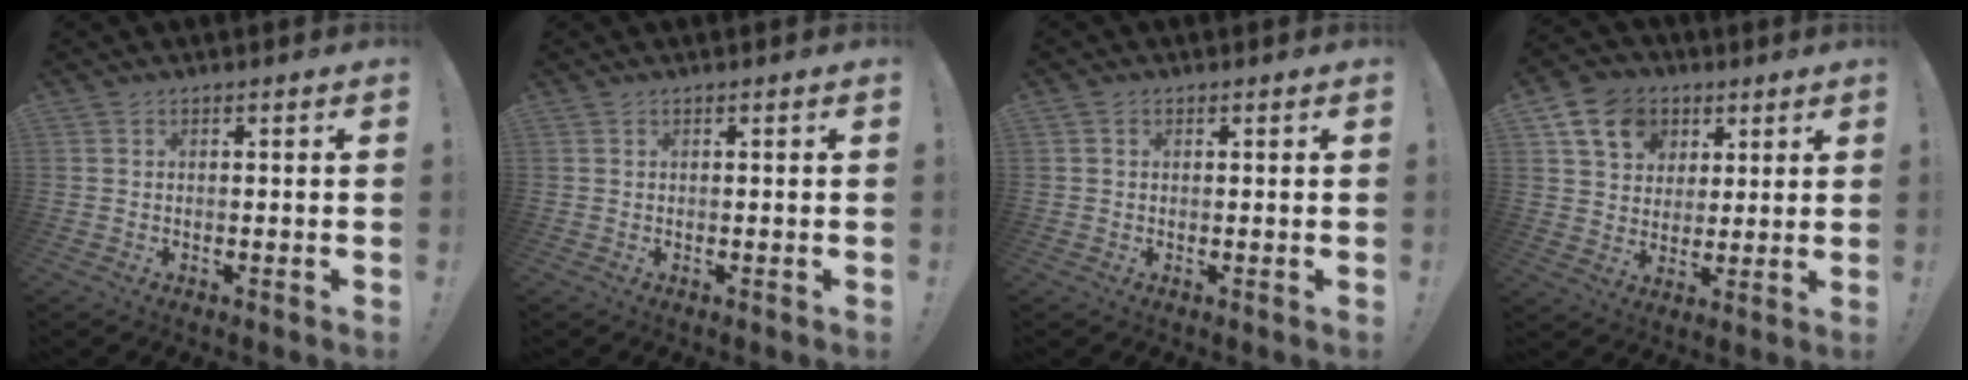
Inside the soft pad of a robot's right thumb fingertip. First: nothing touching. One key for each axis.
{"total": 0.0}
{"total": 0.7, "fx": 0.0, "fy": 0.7, "fz": 0.2, "tx": 0.002, "ty": 0.000, "tz": 0.000}
{"total": 12.9, "fx": 6.0, "fy": 10.1, "fz": 5.4, "tx": -0.087, "ty": -0.019, "tz": 0.119}